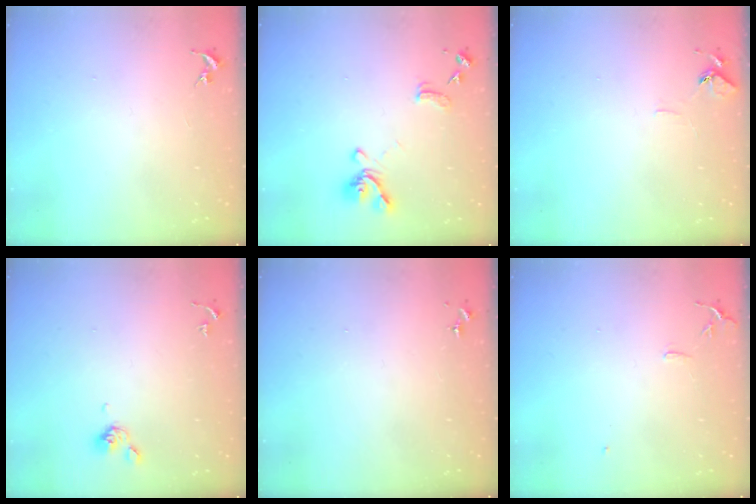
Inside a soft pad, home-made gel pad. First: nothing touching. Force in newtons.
{"total": 12.6, "press": 12.5, "slide": 1.2}
{"total": 6.7, "press": 6.6, "slide": 0.8}
{"total": 5.4, "press": 5.2, "slide": 1.4}
{"total": 0.0}
{"total": 6.9, "press": 6.9, "slide": 0.6}